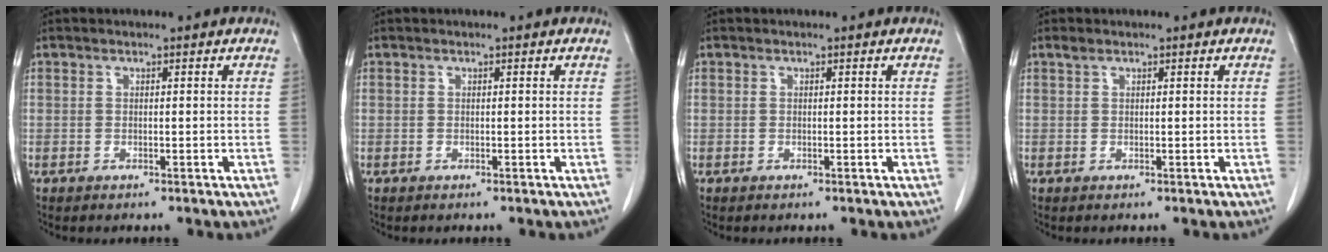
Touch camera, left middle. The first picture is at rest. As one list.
[{"total": 0.0}, {"total": 0.0}, {"total": 0.7, "force": [0.5, 0.2, 0.3], "torque": [-0.013, 0.008, 0.013]}]